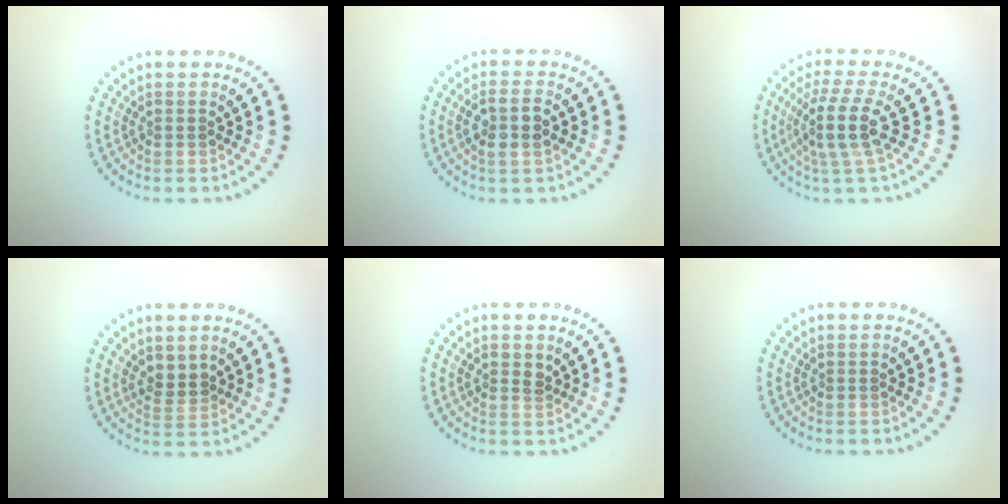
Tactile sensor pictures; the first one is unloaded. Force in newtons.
{"total": 2.7, "press": 2.6, "slide": 0.8}
{"total": 4.1, "press": 3.1, "slide": 2.6}
{"total": 1.8, "press": 1.6, "slide": 0.8}
{"total": 1.1, "press": 1.1, "slide": 0.4}
{"total": 0.0}